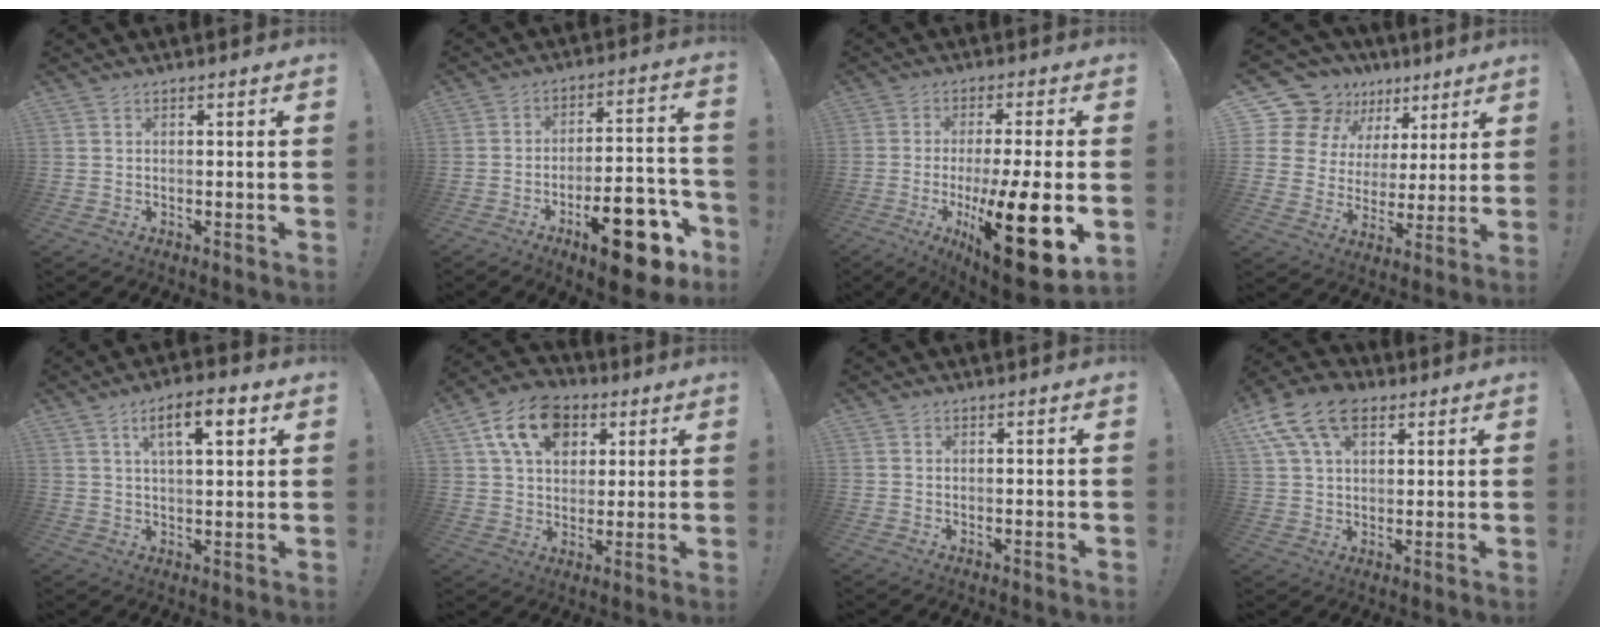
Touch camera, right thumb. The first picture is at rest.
{"total": 19.1, "force": [-9.8, 7.4, 14.6], "torque": [-0.192, 0.066, -0.147]}
{"total": 19.8, "force": [-5.7, 4.4, 18.5], "torque": [-0.292, 0.019, -0.081]}
{"total": 15.6, "force": [11.7, 9.3, 4.3], "torque": [-0.072, -0.101, 0.237]}
{"total": 9.3, "force": [4.0, 3.0, 7.8], "torque": [-0.118, -0.003, 0.062]}
{"total": 15.4, "force": [6.5, 11.1, 8.4], "torque": [-0.130, -0.018, 0.124]}
{"total": 0.0}
{"total": 14.4, "force": [7.1, 9.1, 8.6], "torque": [-0.152, -0.023, 0.135]}